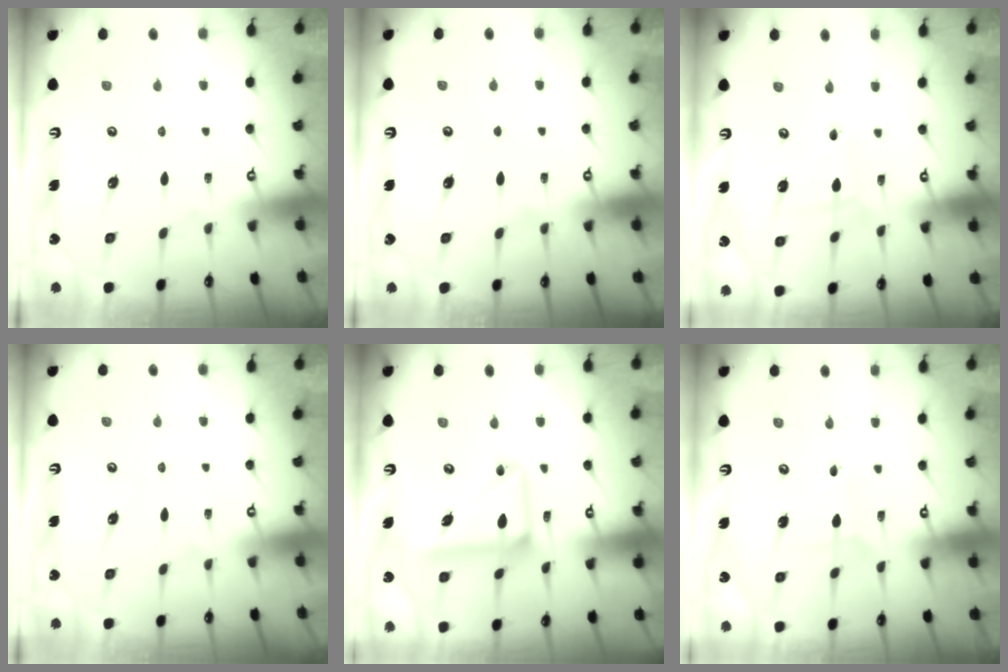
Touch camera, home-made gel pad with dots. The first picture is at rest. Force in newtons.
{"total": 0.0}
{"total": 2.2, "press": 2.2, "slide": 0.2}
{"total": 0.0}
{"total": 14.4, "press": 14.4, "slide": 1.3}
{"total": 2.9, "press": 2.9, "slide": 0.3}